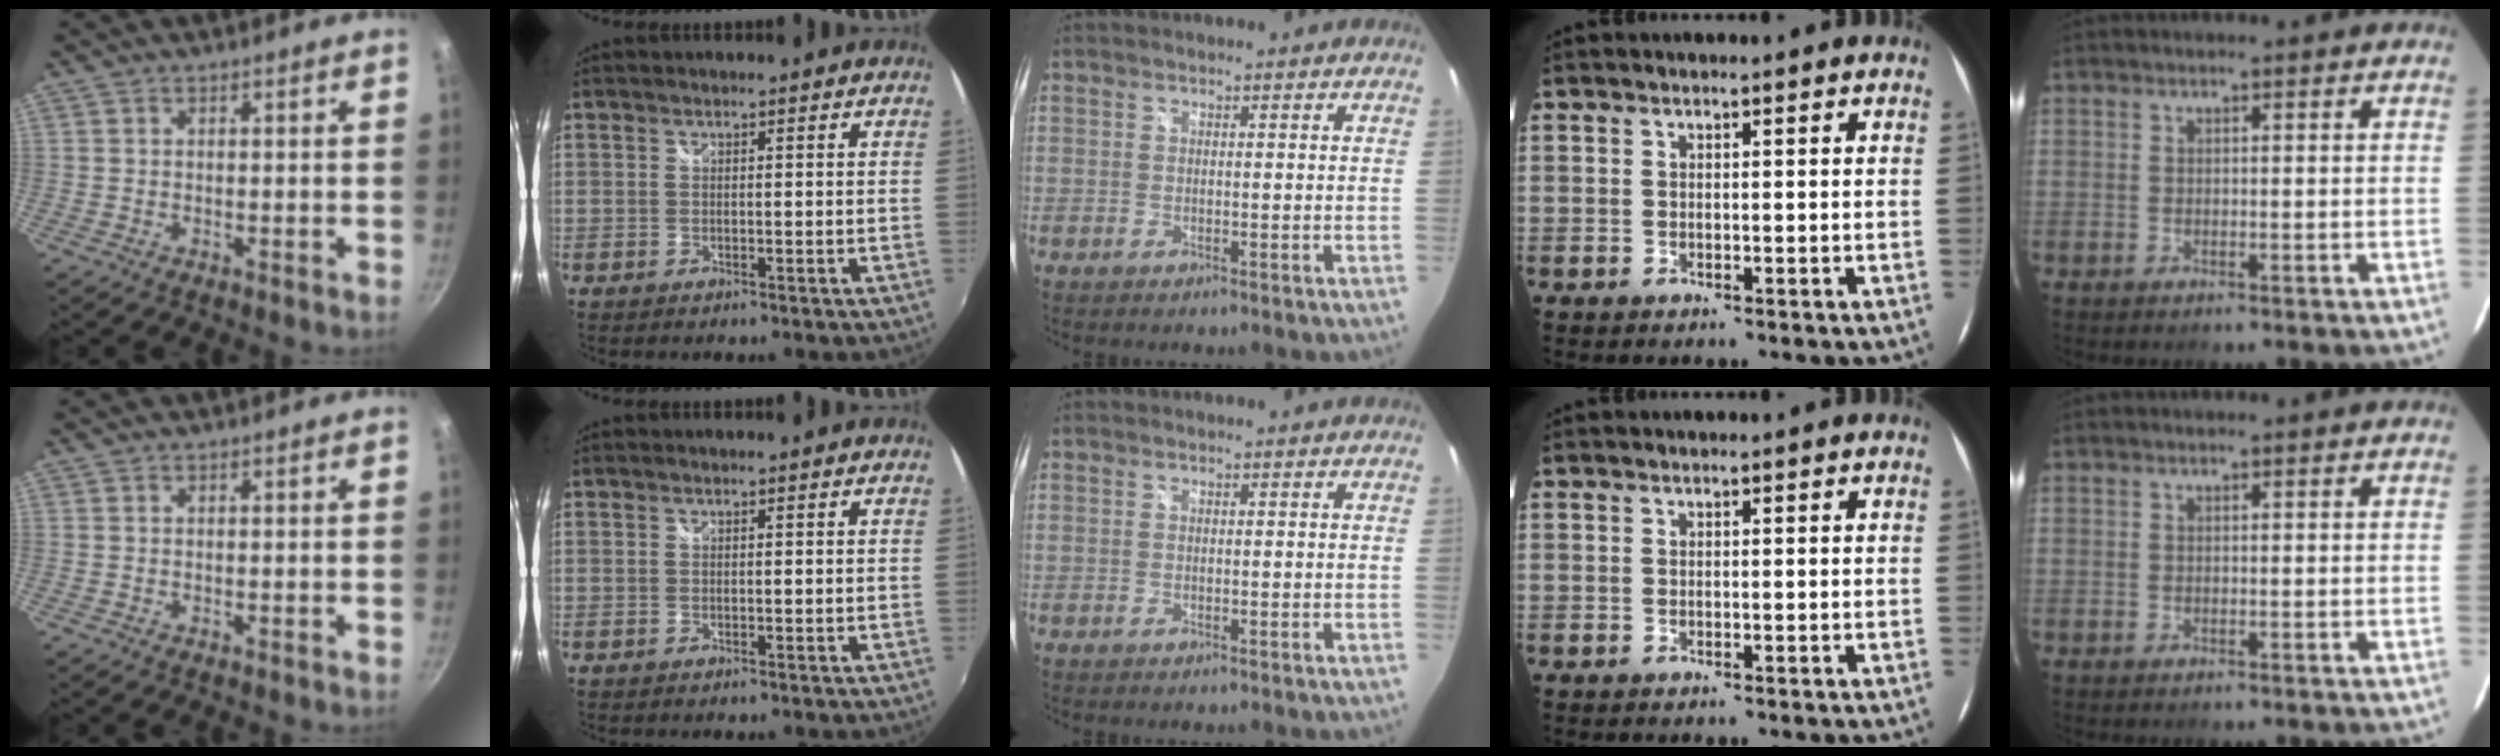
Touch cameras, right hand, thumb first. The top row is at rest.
{}